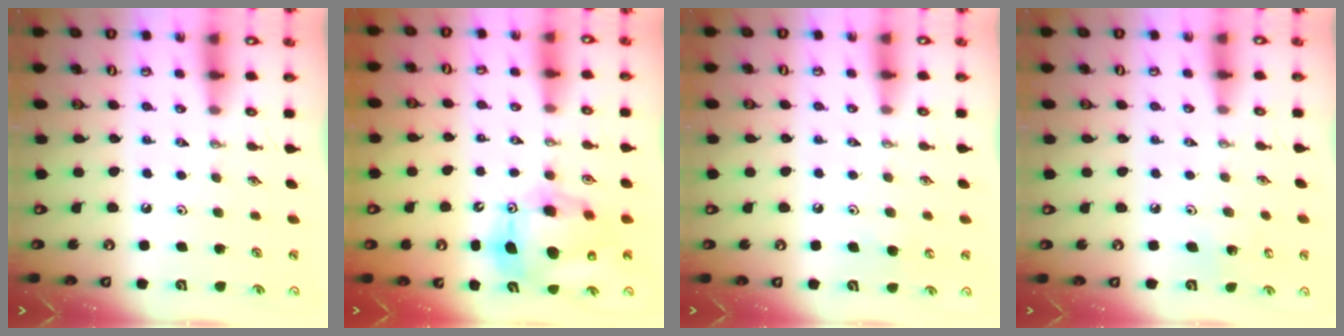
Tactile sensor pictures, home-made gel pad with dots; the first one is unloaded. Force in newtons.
{"total": 12.4, "press": 12.2, "slide": 2.4}
{"total": 4.8, "press": 4.7, "slide": 1.0}
{"total": 3.3, "press": 3.3, "slide": 0.3}